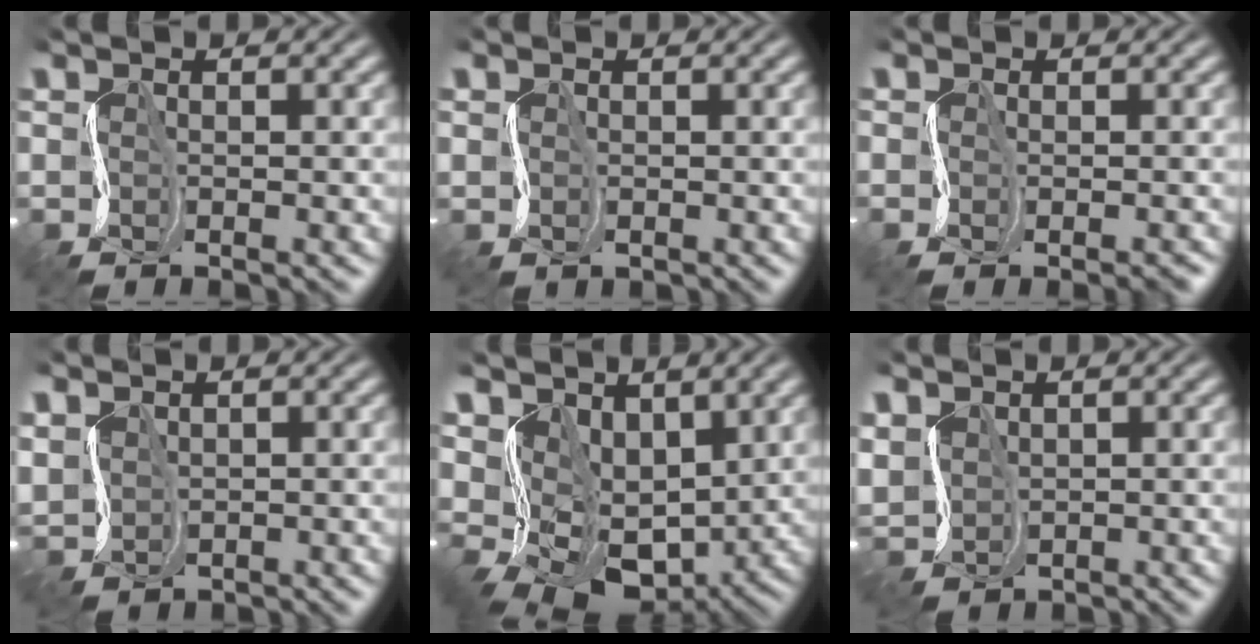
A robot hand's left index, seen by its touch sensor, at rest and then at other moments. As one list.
[{"total": 0.9, "force": [0.1, 0.4, -0.8], "torque": [0.007, 0.000, 0.003]}, {"total": 1.8, "force": [-1.2, 1.0, 0.9], "torque": [-0.008, -0.005, -0.014]}, {"total": 2.2, "force": [1.1, 0.4, -1.9], "torque": [0.014, 0.006, 0.020]}, {"total": 4.7, "force": [1.4, 4.0, 2.0], "torque": [-0.053, -0.012, 0.024]}, {"total": 2.3, "force": [1.2, 0.8, -1.8], "torque": [0.009, 0.006, 0.024]}]